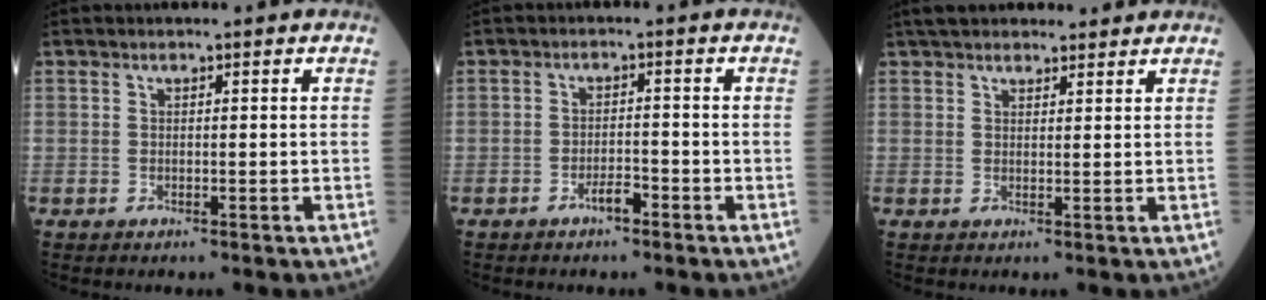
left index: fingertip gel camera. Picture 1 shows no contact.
{"total": 2.4, "force": [-1.8, 0.5, 1.5], "torque": [-0.028, 0.002, -0.032]}
{"total": 9.0, "force": [7.9, 2.8, 3.3], "torque": [-0.040, 0.033, 0.119]}